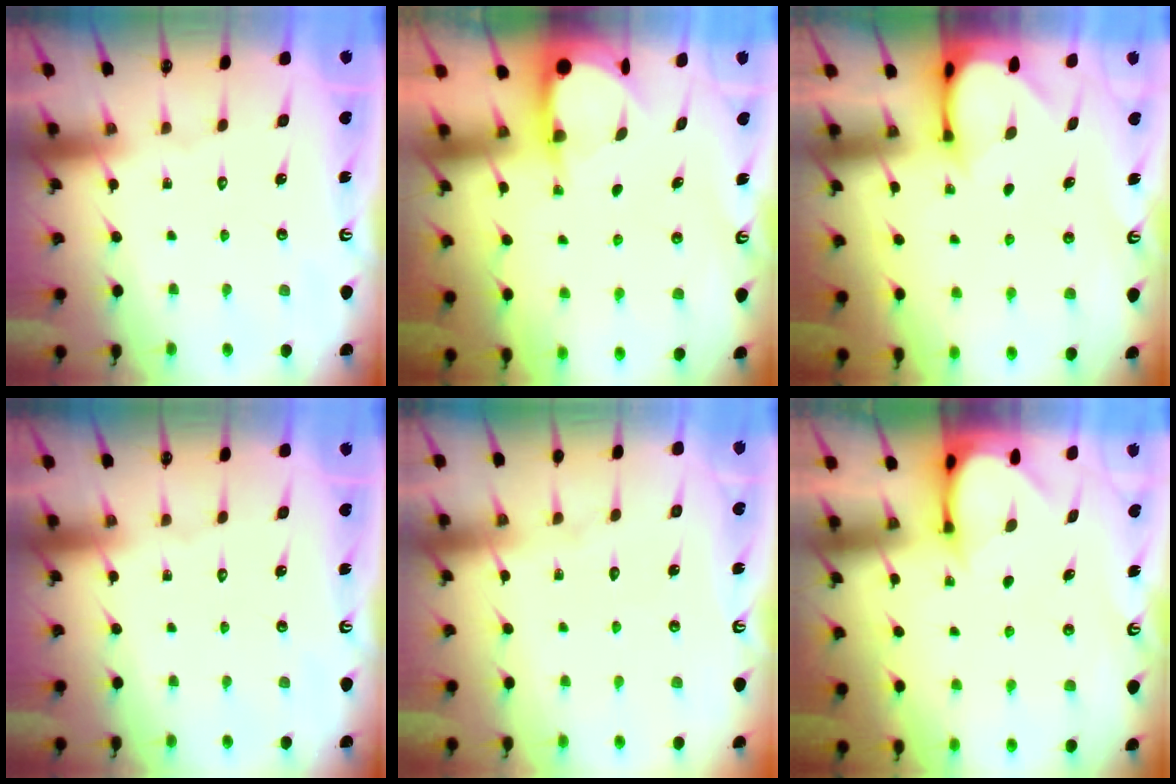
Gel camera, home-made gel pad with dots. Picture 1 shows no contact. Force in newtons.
{"total": 3.9, "press": 3.9, "slide": 0.3}
{"total": 3.4, "press": 3.4, "slide": 0.2}
{"total": 0.0}
{"total": 4.3, "press": 4.3, "slide": 0.4}
{"total": 3.6, "press": 3.6, "slide": 0.3}